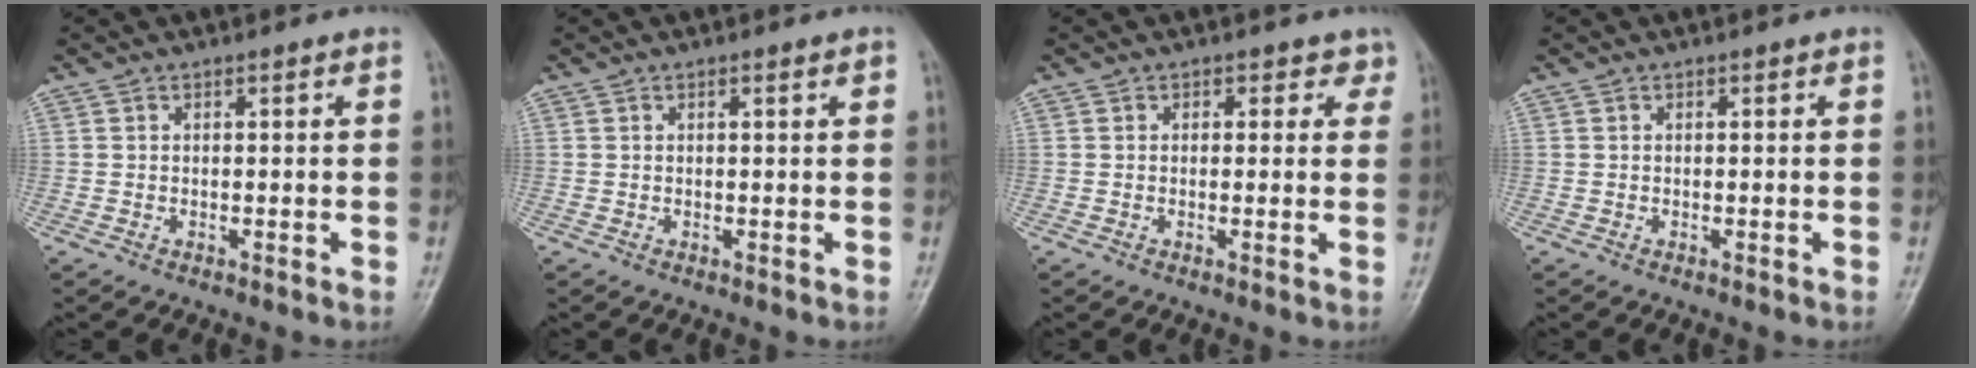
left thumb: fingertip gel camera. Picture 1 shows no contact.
{"total": 0.8, "force": [0.4, 0.1, 0.7], "torque": [-0.013, 0.001, 0.004]}
{"total": 2.4, "force": [1.3, 1.9, 0.8], "torque": [0.024, -0.002, 0.007]}
{"total": 0.0}